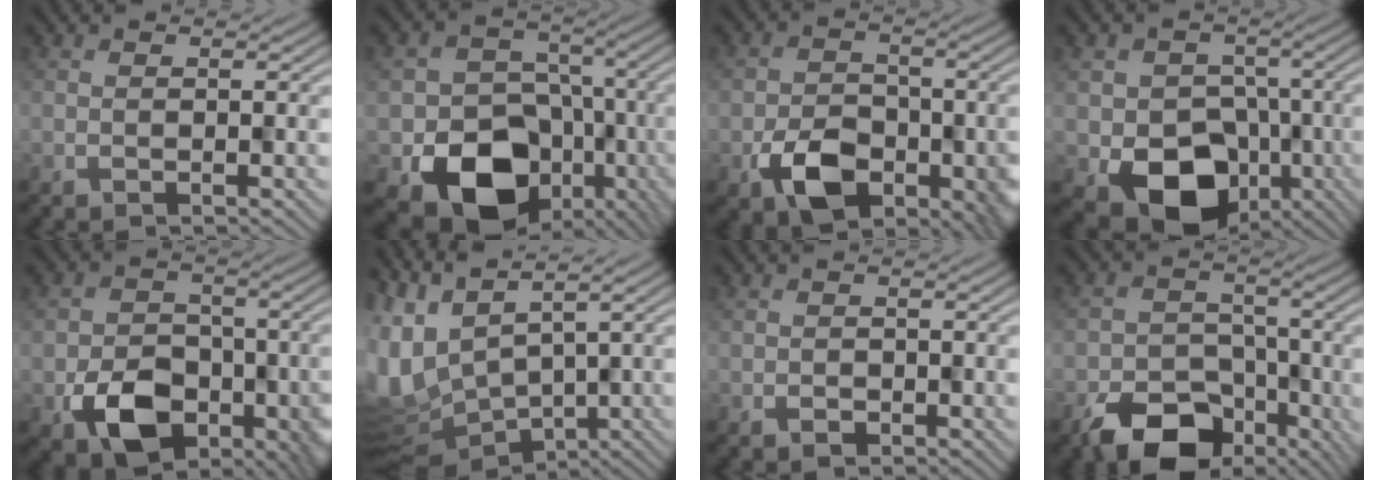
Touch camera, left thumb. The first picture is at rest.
{"total": 14.4, "force": [-5.3, 11.5, 6.7], "torque": [-0.107, -0.054, -0.073]}
{"total": 7.7, "force": [-3.0, 5.4, 4.6], "torque": [-0.082, -0.018, -0.047]}
{"total": 12.1, "force": [-4.2, 9.4, 6.4], "torque": [-0.111, -0.045, -0.065]}
{"total": 8.9, "force": [-3.1, 6.6, 5.1], "torque": [-0.093, -0.026, -0.047]}
{"total": 11.0, "force": [1.6, 7.0, 8.4], "torque": [-0.228, -0.035, 0.103]}
{"total": 1.1, "force": [-0.4, 1.0, 0.4], "torque": [-0.005, -0.001, -0.006]}
{"total": 9.5, "force": [-5.4, 6.2, 4.6], "torque": [-0.078, -0.019, -0.092]}